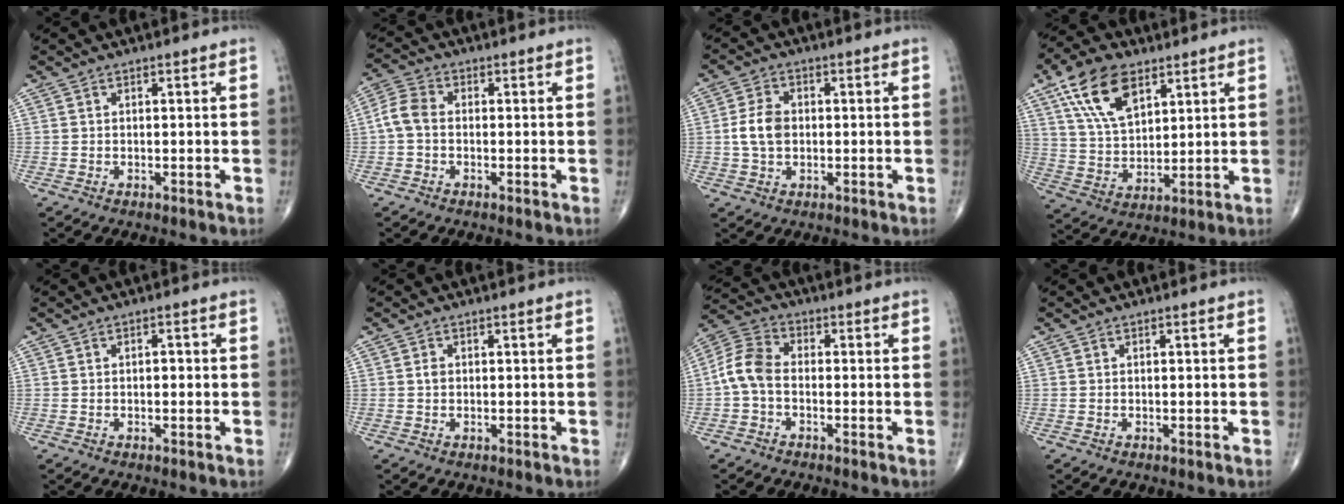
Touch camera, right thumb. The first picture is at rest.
{"total": 4.8, "force": [-0.5, 3.3, 3.5], "torque": [-0.072, 0.013, -0.020]}
{"total": 5.8, "force": [-0.1, 4.0, 4.2], "torque": [-0.080, 0.008, -0.004]}
{"total": 13.9, "force": [7.3, 7.4, 9.3], "torque": [-0.152, -0.021, 0.140]}
{"total": 1.3, "force": [0.0, 0.7, 1.2], "torque": [-0.013, 0.001, -0.003]}
{"total": 1.0, "force": [0.1, 0.8, 0.6], "torque": [-0.009, 0.002, 0.000]}
{"total": 7.1, "force": [-1.1, 4.6, 5.3], "torque": [-0.107, 0.022, -0.038]}
{"total": 0.0}